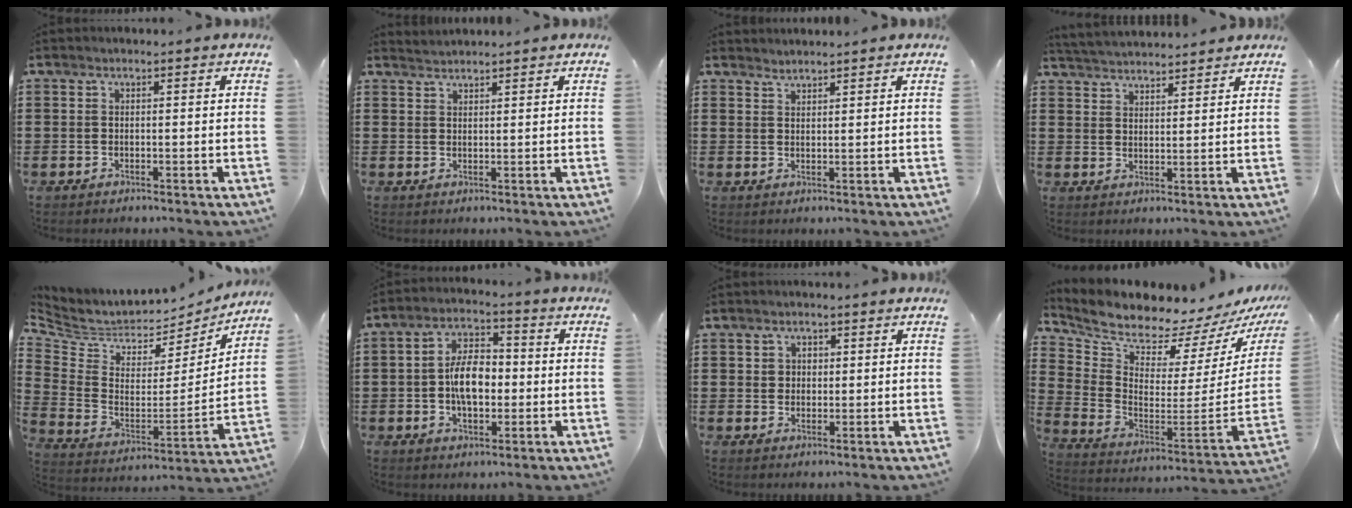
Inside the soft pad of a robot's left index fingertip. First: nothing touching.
{"total": 1.5, "force": [1.4, -0.2, -0.2], "torque": [0.000, 0.001, 0.030]}
{"total": 1.5, "force": [1.5, 0.0, -0.3], "torque": [0.001, 0.000, 0.031]}
{"total": 3.5, "force": [3.5, 0.0, -0.1], "torque": [-0.013, -0.013, 0.064]}
{"total": 4.6, "force": [4.0, 2.1, 0.8], "torque": [-0.047, -0.045, 0.069]}
{"total": 7.4, "force": [-0.7, 4.2, 6.1], "torque": [-0.119, 0.005, -0.020]}
{"total": 2.1, "force": [1.1, 1.8, 0.4], "torque": [-0.008, 0.004, 0.017]}
{"total": 6.7, "force": [6.6, 0.7, 0.9], "torque": [-0.067, -0.083, 0.110]}